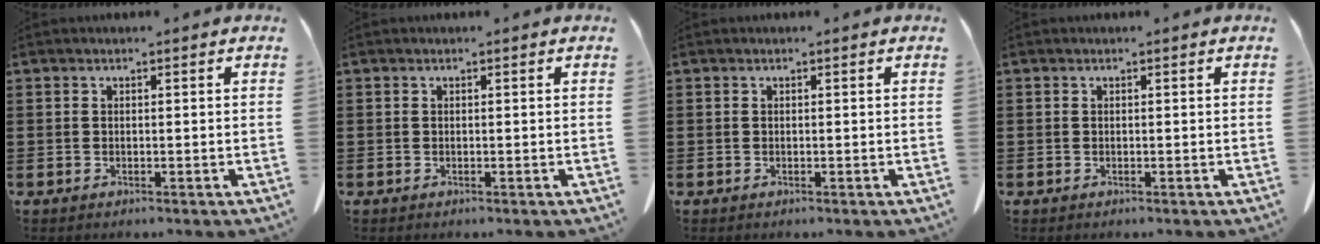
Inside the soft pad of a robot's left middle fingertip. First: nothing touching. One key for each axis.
{"total": 0.0}
{"total": 0.0}
{"total": 0.0}